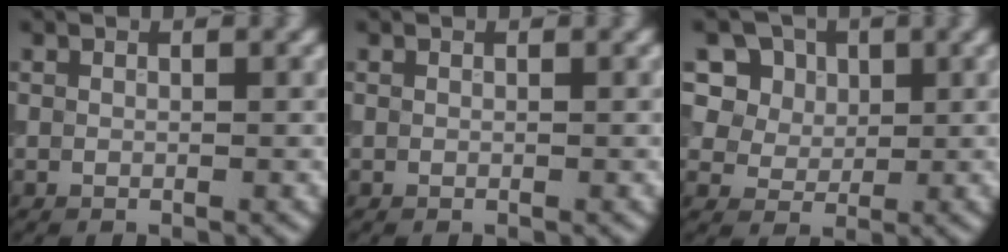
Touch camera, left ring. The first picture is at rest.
{"total": 0.0}
{"total": 12.3, "force": [6.8, 8.8, 5.2], "torque": [-0.138, 0.030, 0.106]}